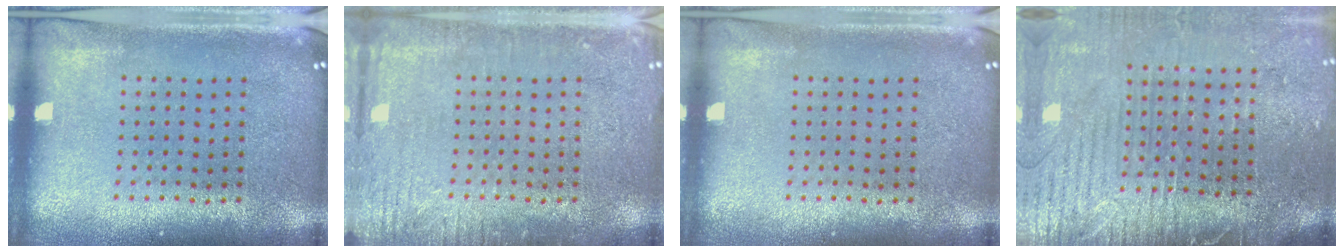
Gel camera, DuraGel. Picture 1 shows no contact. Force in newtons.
{"total": 2.8, "press": 2.8, "slide": 0.4}
{"total": 0.0}
{"total": 3.7, "press": 3.4, "slide": 1.5}